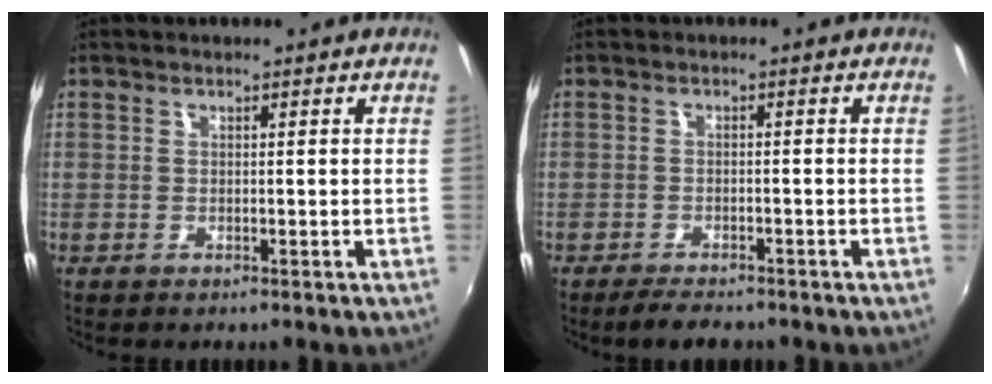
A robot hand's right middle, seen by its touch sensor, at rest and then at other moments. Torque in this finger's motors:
{"motor_torque": [0.90, -0.84, 0.14, 0.06]}